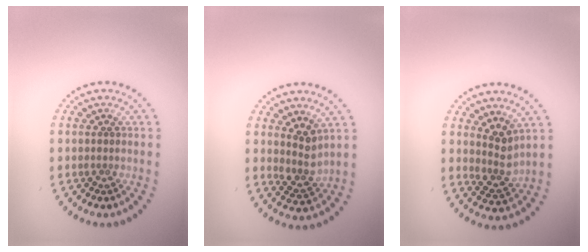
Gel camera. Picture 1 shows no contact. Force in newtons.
{"total": 2.5, "press": 2.0, "slide": 1.6}
{"total": 2.6, "press": 2.0, "slide": 1.8}